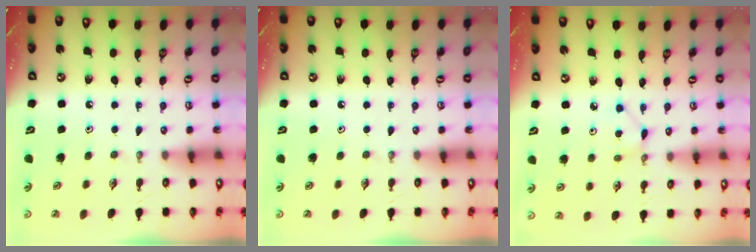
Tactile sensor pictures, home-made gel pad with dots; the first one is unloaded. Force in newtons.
{"total": 0.0}
{"total": 2.8, "press": 2.8, "slide": 0.3}